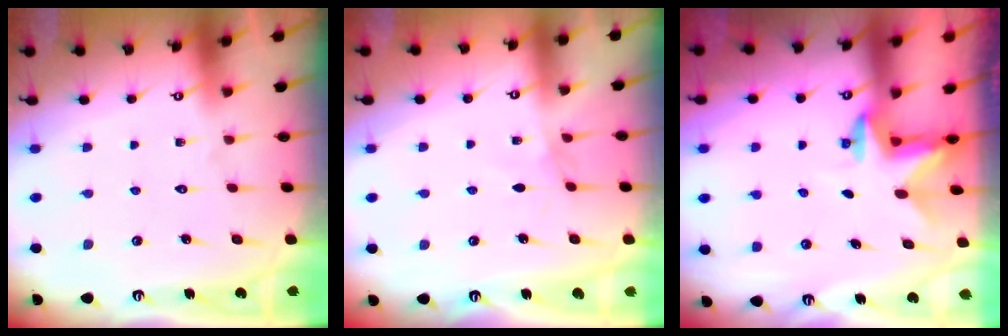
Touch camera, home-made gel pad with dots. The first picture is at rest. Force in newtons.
{"total": 1.2, "press": 1.1, "slide": 0.4}
{"total": 2.6, "press": 2.6, "slide": 0.5}